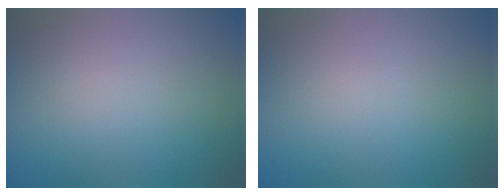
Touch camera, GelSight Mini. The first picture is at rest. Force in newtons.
{"total": 0.0}